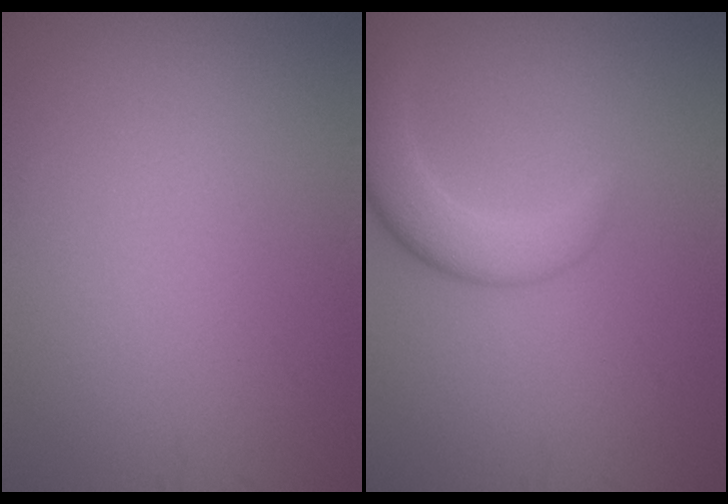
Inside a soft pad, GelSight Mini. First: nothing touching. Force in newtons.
{"total": 3.7, "press": 3.6, "slide": 0.3}